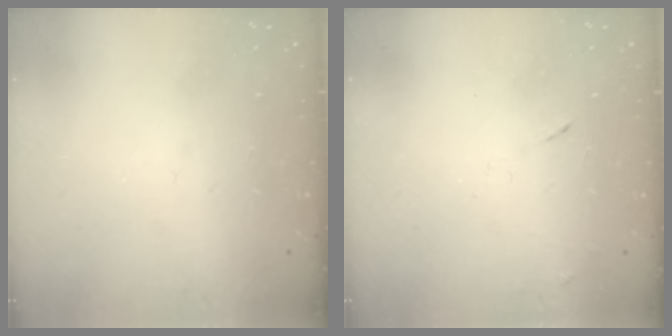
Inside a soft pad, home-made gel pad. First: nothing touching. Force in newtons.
{"total": 4.7, "press": 4.7, "slide": 0.6}